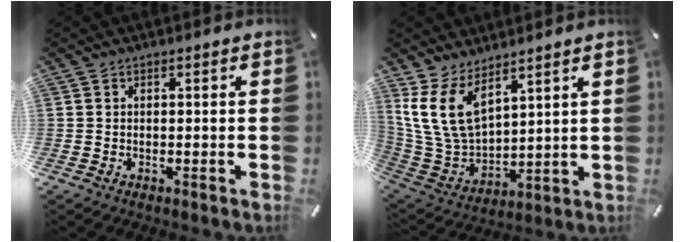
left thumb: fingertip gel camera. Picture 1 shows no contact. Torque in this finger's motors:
{"motor_torque": [0.91, -0.08, 1.73, -1.04, 0.22]}